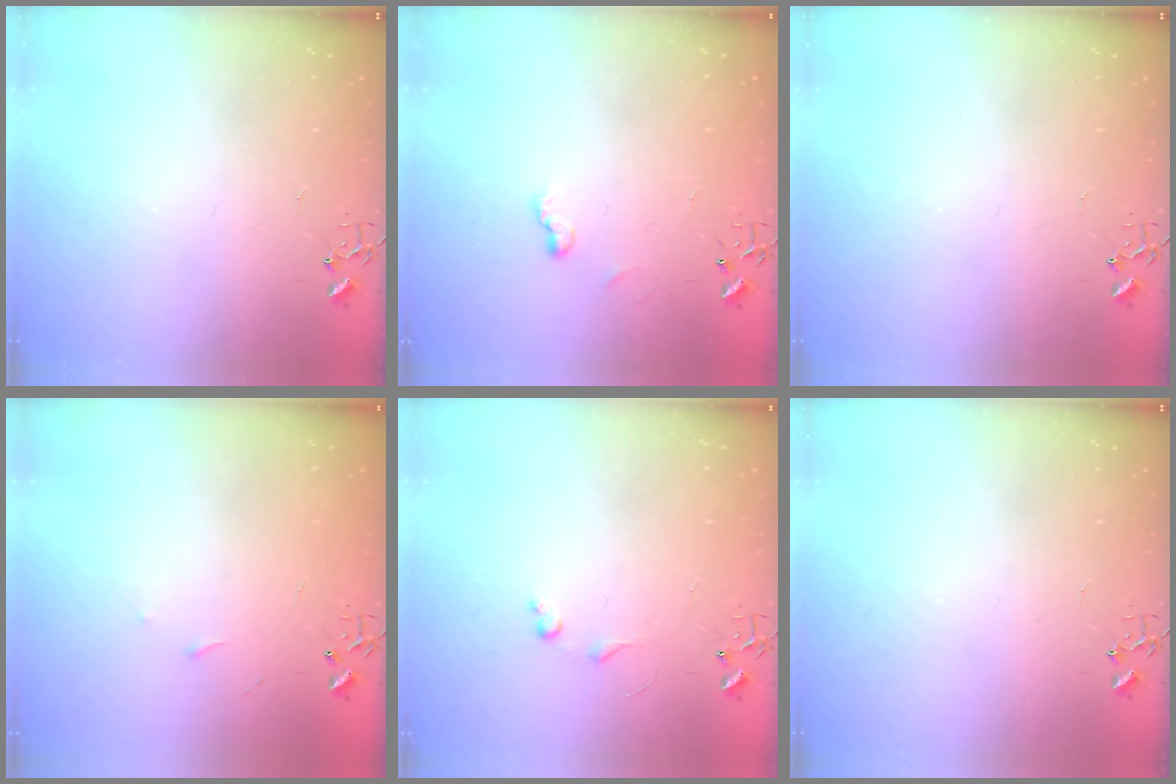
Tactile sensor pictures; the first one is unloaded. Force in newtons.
{"total": 5.8, "press": 5.8, "slide": 0.6}
{"total": 0.0}
{"total": 3.3, "press": 3.3, "slide": 0.5}
{"total": 5.9, "press": 5.8, "slide": 0.8}
{"total": 0.0}